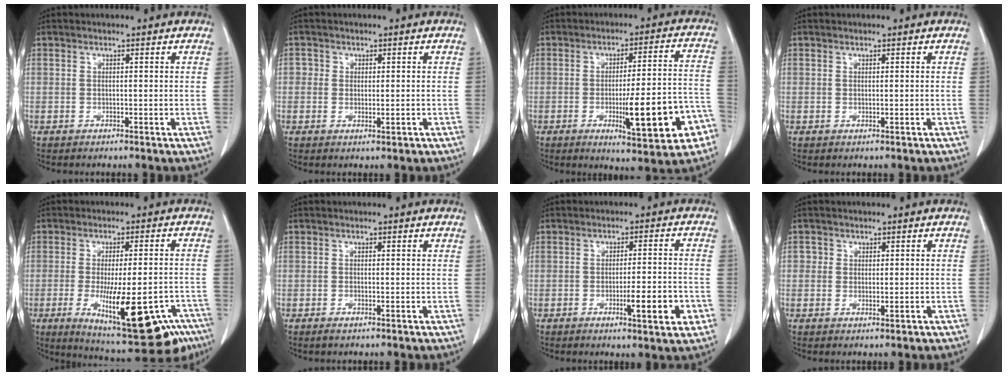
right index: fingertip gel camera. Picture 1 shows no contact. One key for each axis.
{"total": 2.3, "fx": -0.2, "fy": 1.8, "fz": 1.4, "tx": -0.015, "ty": 0.000, "tz": -0.003}
{"total": 14.6, "fx": -5.2, "fy": 2.5, "fz": 13.4, "tx": -0.179, "ty": 0.009, "tz": -0.065}
{"total": 0.0}
{"total": 19.2, "fx": -9.2, "fy": 5.1, "fz": 16.0, "tx": -0.195, "ty": -0.011, "tz": -0.121}
{"total": 0.9, "fx": -0.4, "fy": 0.3, "fz": 0.7, "tx": -0.014, "ty": -0.002, "tz": -0.006}
{"total": 7.9, "fx": -2.8, "fy": 0.8, "fz": 7.3, "tx": -0.105, "ty": -0.006, "tz": -0.037}
{"total": 1.9, "fx": -0.1, "fy": 1.6, "fz": 1.1, "tx": -0.012, "ty": -0.001, "tz": -0.001}